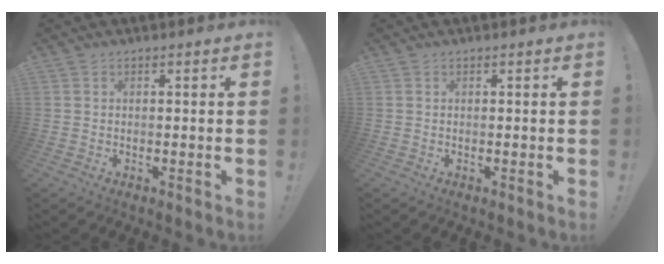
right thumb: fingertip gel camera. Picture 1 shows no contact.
{"total": 0.0}